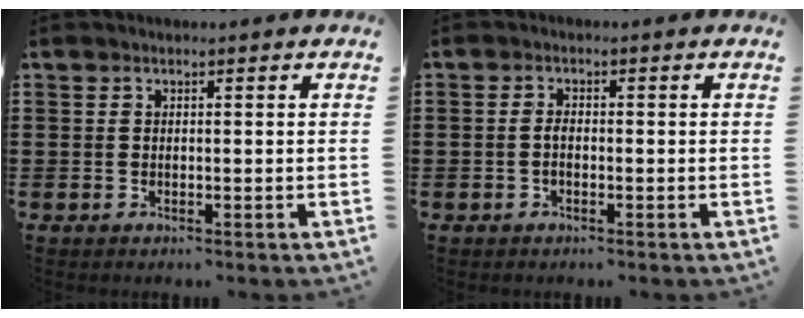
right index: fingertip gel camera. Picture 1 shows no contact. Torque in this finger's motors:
{"motor_torque": [1.35, 0.79, 0.03, 0.05]}